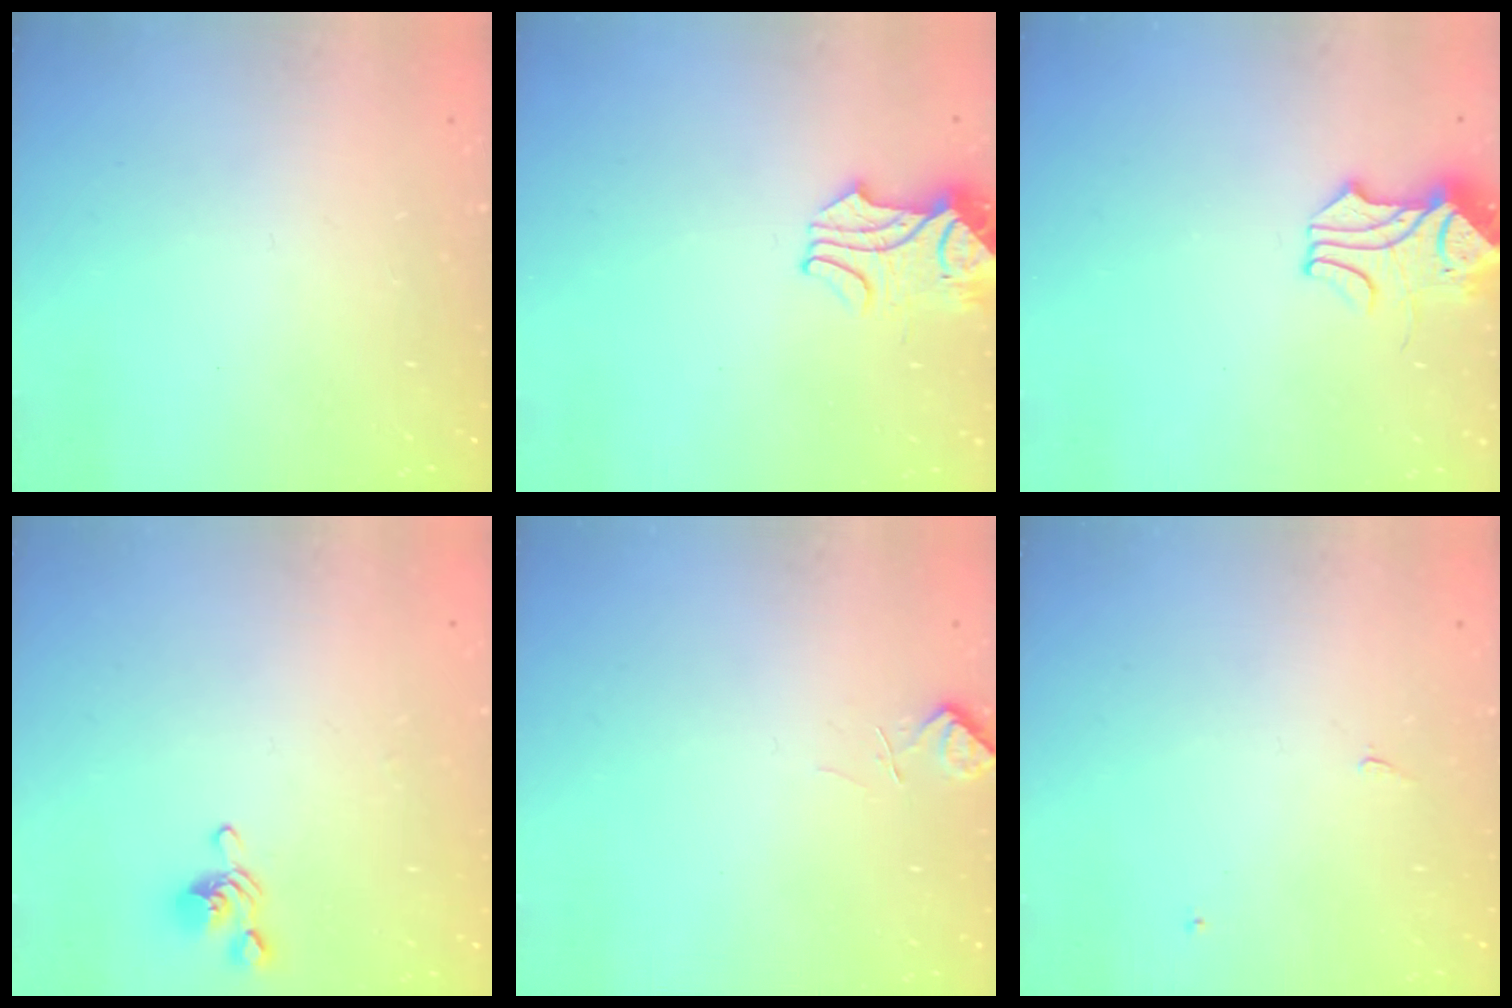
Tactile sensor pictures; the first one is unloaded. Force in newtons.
{"total": 2.2, "press": 2.1, "slide": 0.5}
{"total": 1.8, "press": 1.6, "slide": 0.7}
{"total": 1.1, "press": 0.8, "slide": 0.7}
{"total": 1.5, "press": 1.3, "slide": 0.8}
{"total": 0.0}